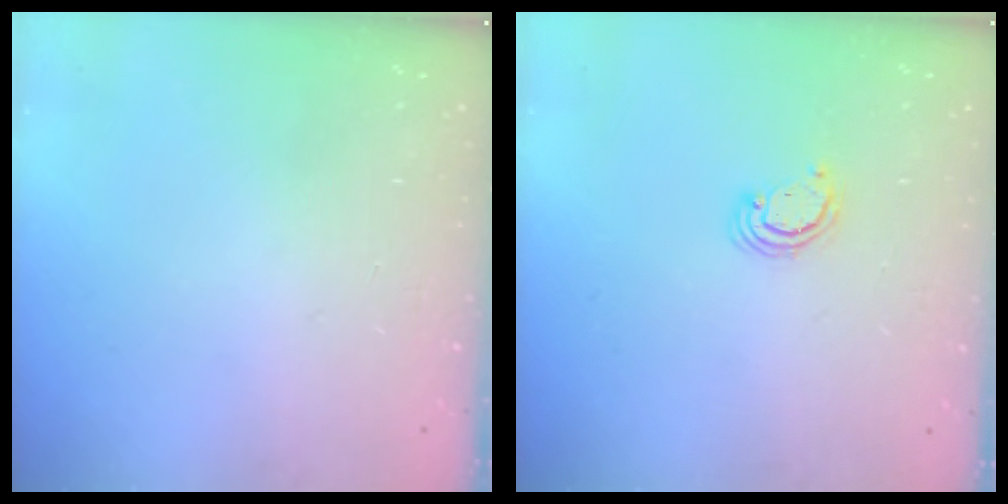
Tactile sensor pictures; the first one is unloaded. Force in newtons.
{"total": 2.6, "press": 2.5, "slide": 0.2}